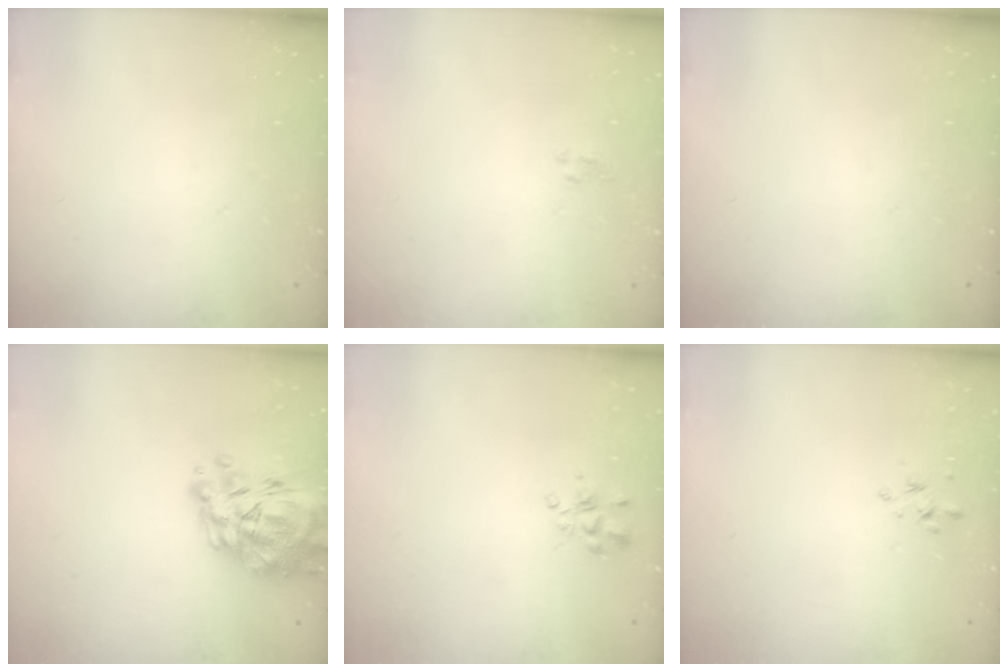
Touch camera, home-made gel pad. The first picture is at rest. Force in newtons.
{"total": 1.2, "press": 1.0, "slide": 0.6}
{"total": 0.0}
{"total": 14.4, "press": 13.6, "slide": 4.9}
{"total": 3.0, "press": 3.0, "slide": 0.5}
{"total": 2.4, "press": 2.3, "slide": 0.8}